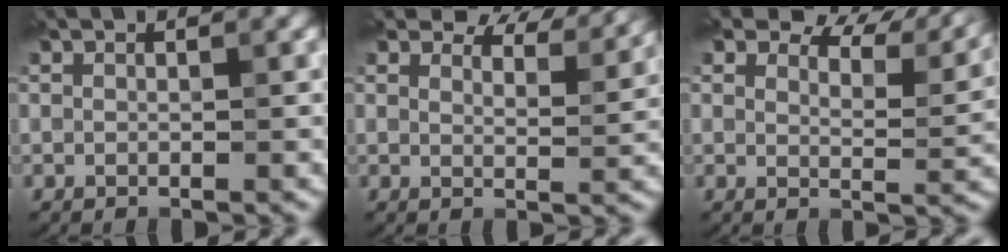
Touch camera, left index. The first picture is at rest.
{"total": 7.0, "force": [6.1, 2.1, 2.6], "torque": [-0.039, 0.004, 0.071]}
{"total": 8.5, "force": [6.9, 3.0, 3.9], "torque": [-0.059, 0.015, 0.080]}